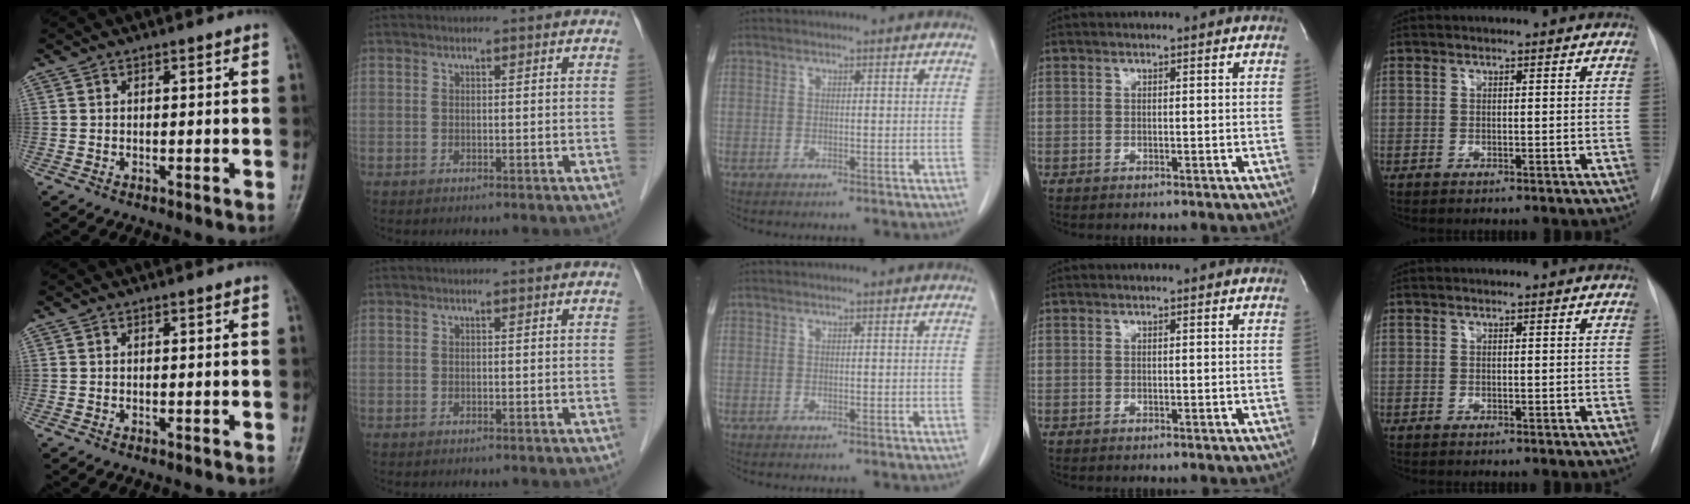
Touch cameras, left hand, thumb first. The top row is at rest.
{}